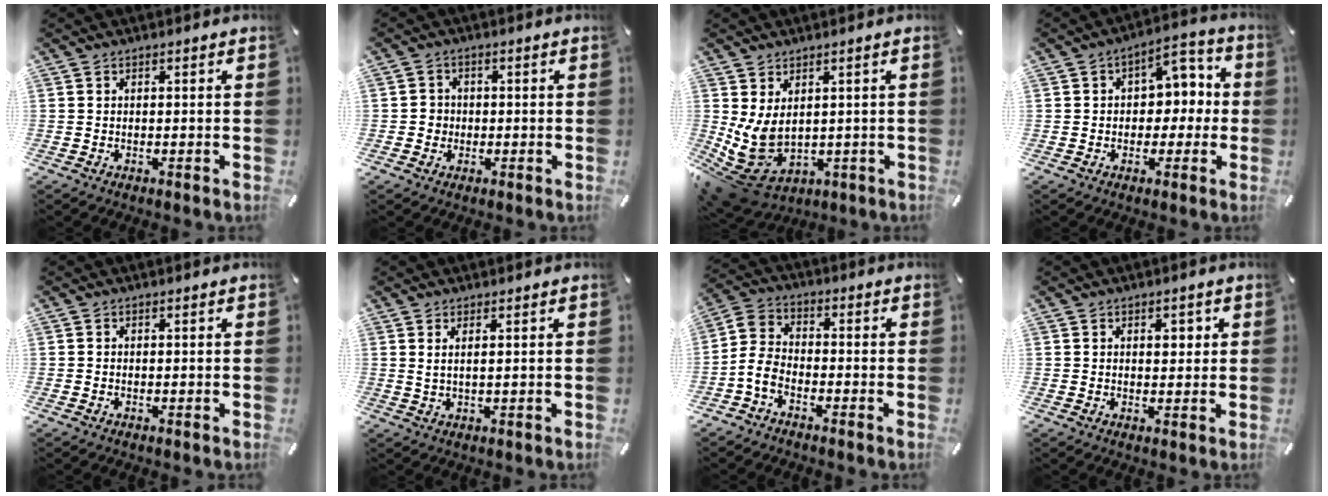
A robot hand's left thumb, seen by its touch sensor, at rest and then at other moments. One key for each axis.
{"total": 3.0, "fx": -0.7, "fy": 2.9, "fz": 0.5, "tx": -0.012, "ty": 0.004, "tz": -0.015}
{"total": 9.1, "fx": 0.6, "fy": 7.1, "fz": 5.6, "tx": -0.153, "ty": -0.019, "tz": 0.017}
{"total": 7.8, "fx": -0.1, "fy": 6.5, "fz": 4.3, "tx": -0.039, "ty": 0.004, "tz": -0.008}
{"total": 0.0}
{"total": 2.0, "fx": 1.2, "fy": 0.0, "fz": 1.6, "tx": -0.036, "ty": -0.004, "tz": 0.022}
{"total": 6.0, "fx": -4.0, "fy": 3.5, "fz": 3.0, "tx": -0.074, "ty": 0.006, "tz": -0.076}
{"total": 2.1, "fx": 0.8, "fy": 1.7, "fz": 1.1, "tx": -0.001, "ty": -0.006, "tz": 0.007}